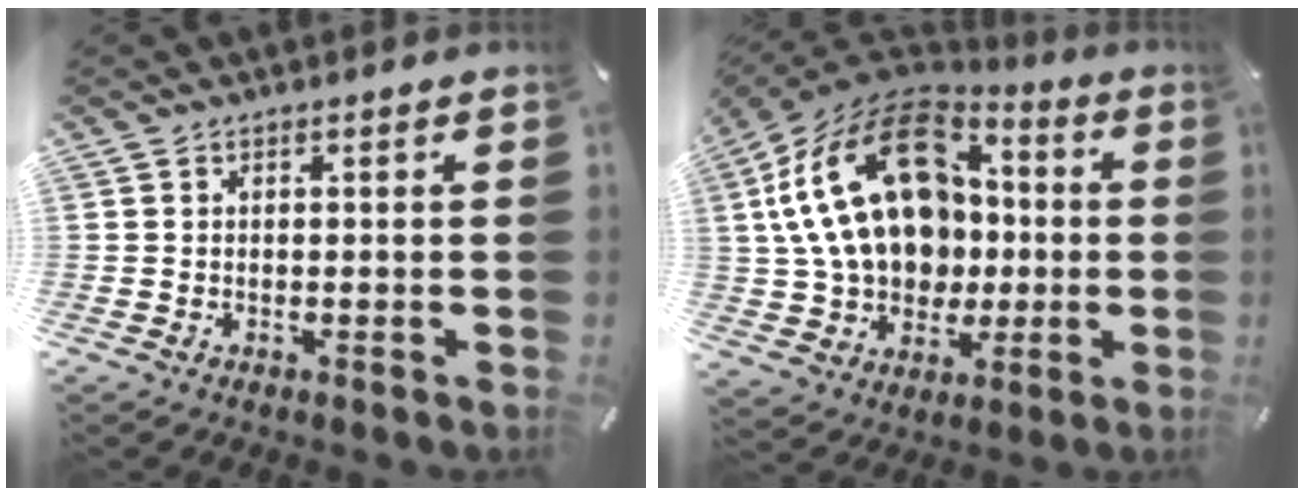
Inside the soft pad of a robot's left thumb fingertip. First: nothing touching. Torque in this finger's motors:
{"motor_torque": [2.65, 2.36, 1.85, -0.92, 0.46]}